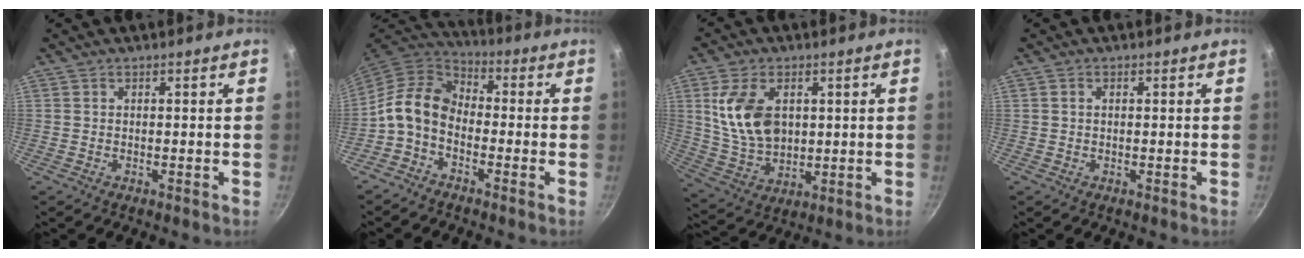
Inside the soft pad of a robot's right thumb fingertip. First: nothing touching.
{"total": 9.7, "force": [-2.4, 6.9, 6.5], "torque": [-0.113, 0.043, -0.067]}
{"total": 13.2, "force": [2.8, 8.6, 9.6], "torque": [-0.165, -0.021, 0.065]}
{"total": 0.8, "force": [0.2, 0.6, 0.6], "torque": [-0.009, 0.004, 0.003]}